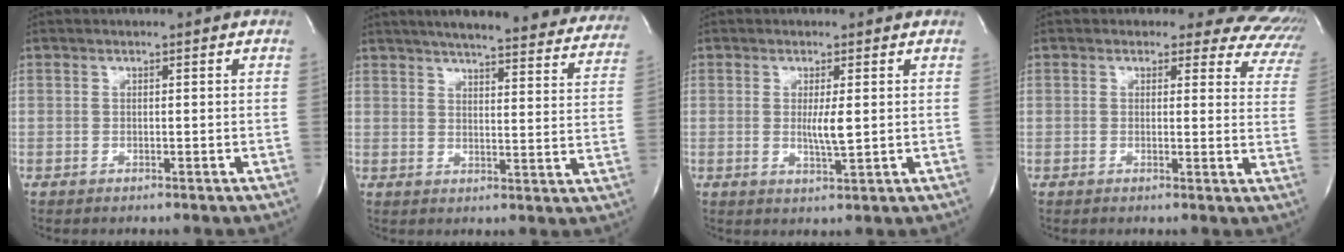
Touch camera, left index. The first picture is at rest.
{"total": 28.2, "force": [25.1, 4.6, 12.0], "torque": [-0.177, -0.048, 0.291]}
{"total": 3.1, "force": [0.1, 0.2, 3.1], "torque": [-0.061, -0.011, 0.003]}
{"total": 12.8, "force": [11.4, 5.3, 2.4], "torque": [0.011, -0.058, 0.075]}